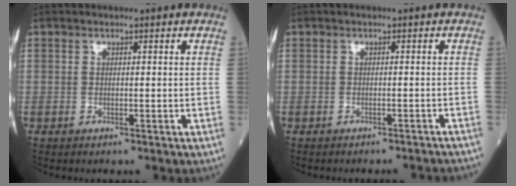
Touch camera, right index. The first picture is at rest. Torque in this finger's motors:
{"motor_torque": [-0.34, -0.14, -0.09, -0.01]}